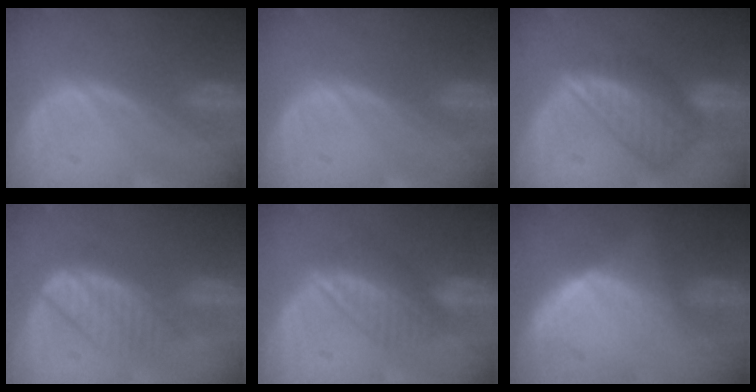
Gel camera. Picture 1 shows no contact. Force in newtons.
{"total": 0.0}
{"total": 8.7, "press": 7.6, "slide": 4.3}
{"total": 6.8, "press": 6.1, "slide": 3.0}
{"total": 6.7, "press": 5.8, "slide": 3.3}
{"total": 5.8, "press": 5.6, "slide": 1.8}